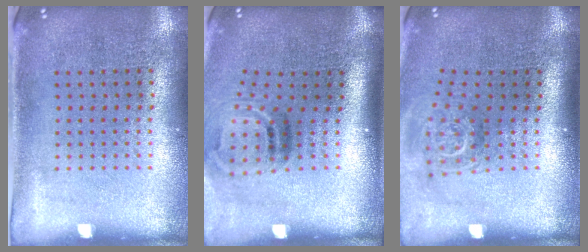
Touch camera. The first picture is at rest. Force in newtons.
{"total": 2.1, "press": 1.3, "slide": 1.7}
{"total": 1.9, "press": 1.3, "slide": 1.4}